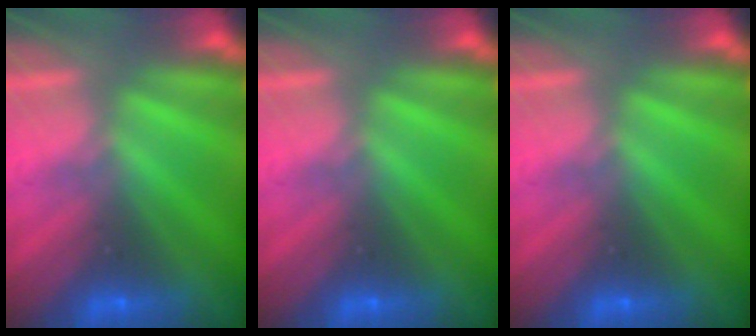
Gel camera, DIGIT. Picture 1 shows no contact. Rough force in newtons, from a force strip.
{"total": 0.0}
{"total": 0.0}